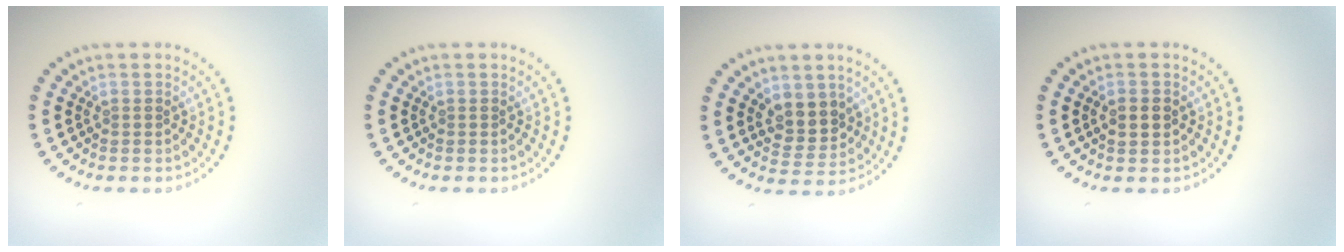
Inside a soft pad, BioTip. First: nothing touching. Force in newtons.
{"total": 0.0}
{"total": 3.1, "press": 2.9, "slide": 1.1}
{"total": 2.0, "press": 2.0, "slide": 0.2}